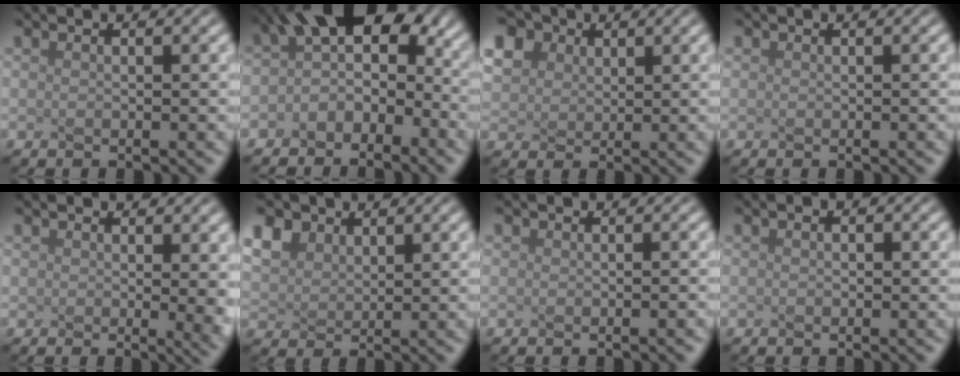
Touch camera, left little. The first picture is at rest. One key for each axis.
{"total": 4.6, "fx": -1.4, "fy": 2.6, "fz": 3.5, "tx": -0.067, "ty": 0.007, "tz": -0.006}
{"total": 5.1, "fx": 2.9, "fy": 3.8, "fz": 2.0, "tx": -0.114, "ty": 0.020, "tz": 0.086}
{"total": 0.9, "fx": -0.3, "fy": -0.5, "fz": -0.7, "tx": -0.005, "ty": -0.009, "tz": 0.014}
{"total": 4.3, "fx": 1.4, "fy": 1.7, "fz": 3.7, "tx": -0.026, "ty": 0.010, "tz": 0.036}
{"total": 2.1, "fx": 1.4, "fy": 1.4, "fz": 0.5, "tx": -0.061, "ty": 0.003, "tz": 0.068}
{"total": 0.8, "fx": -0.7, "fy": -0.4, "fz": -0.3, "tx": -0.008, "ty": -0.005, "tz": 0.012}
{"total": 0.6, "fx": -0.5, "fy": -0.3, "fz": -0.1, "tx": -0.016, "ty": -0.002, "tz": 0.013}